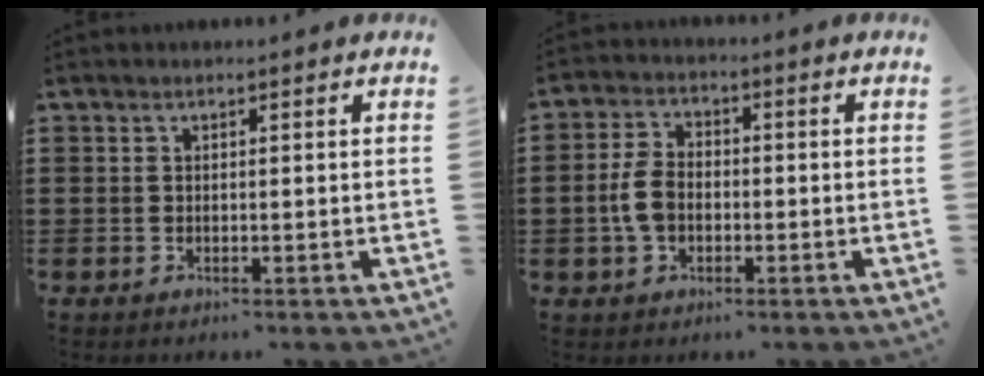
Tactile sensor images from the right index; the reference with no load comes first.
{"total": 5.0, "force": [-0.8, 3.0, 3.9], "torque": [-0.095, -0.002, -0.020]}